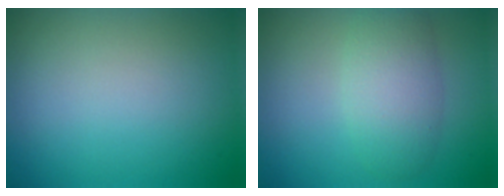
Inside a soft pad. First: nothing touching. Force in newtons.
{"total": 4.3, "press": 4.3, "slide": 0.2}